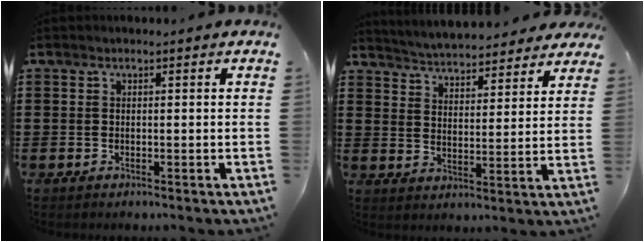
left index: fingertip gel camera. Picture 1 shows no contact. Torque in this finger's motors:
{"motor_torque": [2.14, 0.00, 0.39, 0.15]}